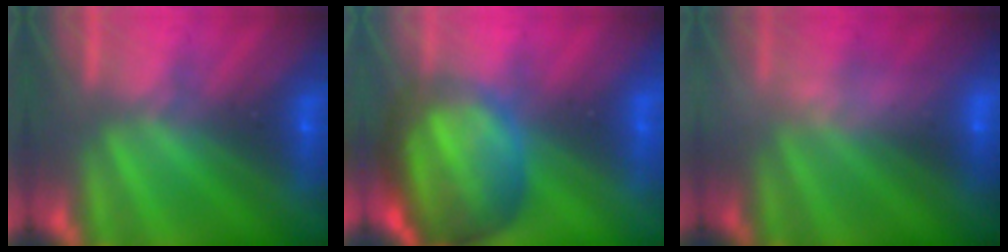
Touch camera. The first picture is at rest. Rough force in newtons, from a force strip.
{"total": 7.3}
{"total": 2.4}